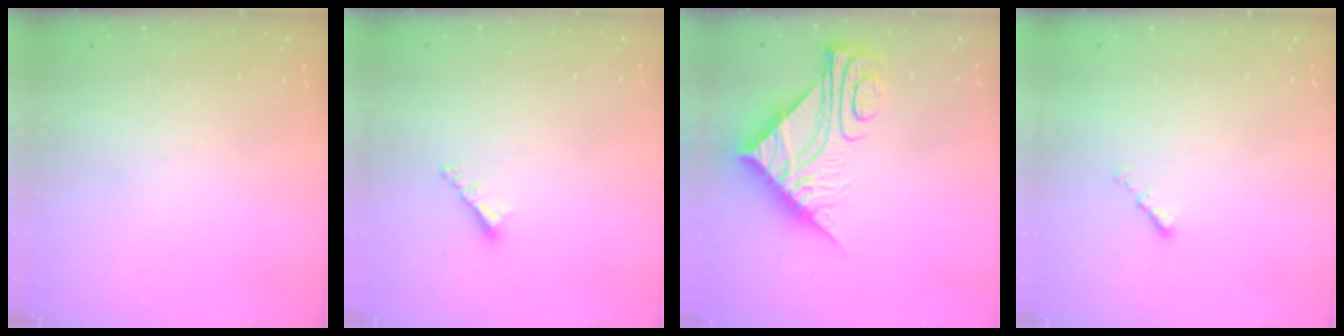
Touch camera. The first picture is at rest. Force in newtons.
{"total": 2.9, "press": 2.9, "slide": 0.5}
{"total": 11.6, "press": 11.5, "slide": 1.1}
{"total": 0.0}